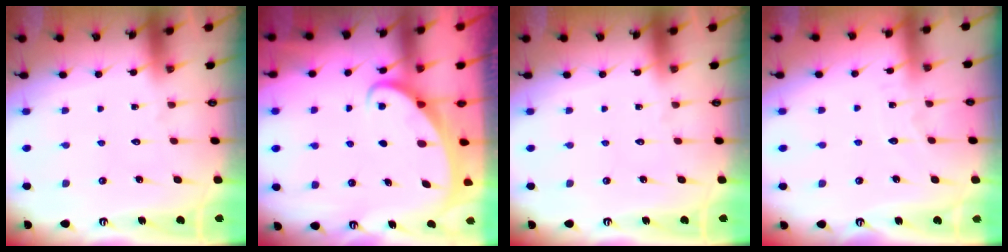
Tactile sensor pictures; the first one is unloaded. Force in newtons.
{"total": 2.0, "press": 2.0, "slide": 0.0}
{"total": 0.0}
{"total": 3.0, "press": 3.0, "slide": 0.3}